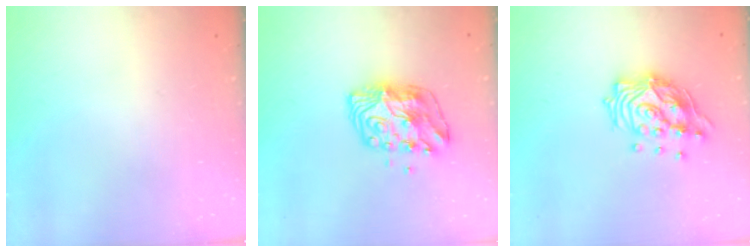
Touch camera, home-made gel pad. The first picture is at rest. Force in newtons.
{"total": 10.2, "press": 10.2, "slide": 0.6}
{"total": 15.2, "press": 15.2, "slide": 1.1}